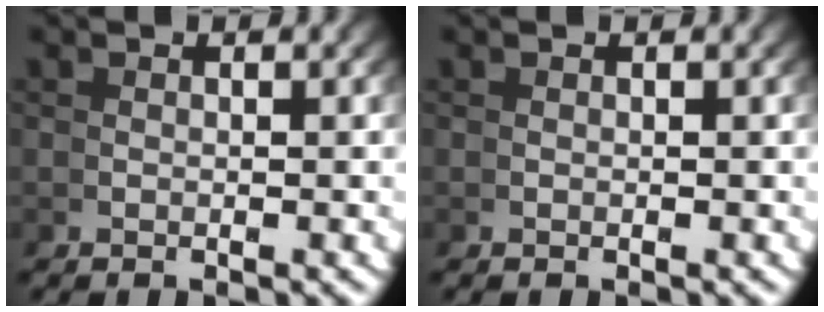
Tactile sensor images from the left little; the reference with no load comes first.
{"total": 0.0}